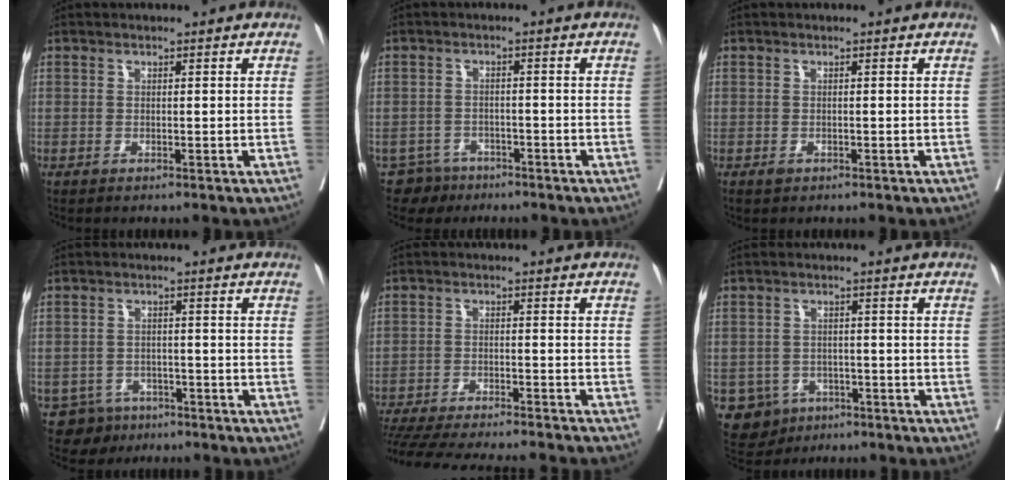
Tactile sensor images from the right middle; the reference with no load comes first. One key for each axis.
{"total": 3.7, "fx": -2.7, "fy": 2.4, "fz": -0.5, "tx": 0.010, "ty": 0.006, "tz": -0.043}
{"total": 0.8, "fx": -0.4, "fy": 0.6, "fz": 0.3, "tx": -0.005, "ty": 0.001, "tz": -0.003}
{"total": 4.6, "fx": -3.0, "fy": 3.5, "fz": 0.3, "tx": 0.000, "ty": 0.007, "tz": -0.040}
{"total": 19.5, "fx": -17.7, "fy": 1.5, "fz": 8.1, "tx": -0.155, "ty": -0.041, "tz": -0.251}
{"total": 6.3, "fx": -2.9, "fy": 5.4, "fz": 1.0, "tx": -0.023, "ty": 0.007, "tz": -0.036}